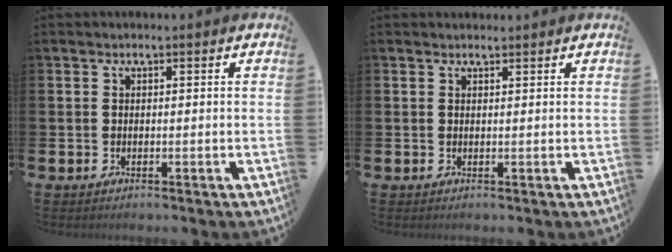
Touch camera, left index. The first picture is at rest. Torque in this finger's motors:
{"motor_torque": [0.09, -0.06, -0.10, -0.05]}